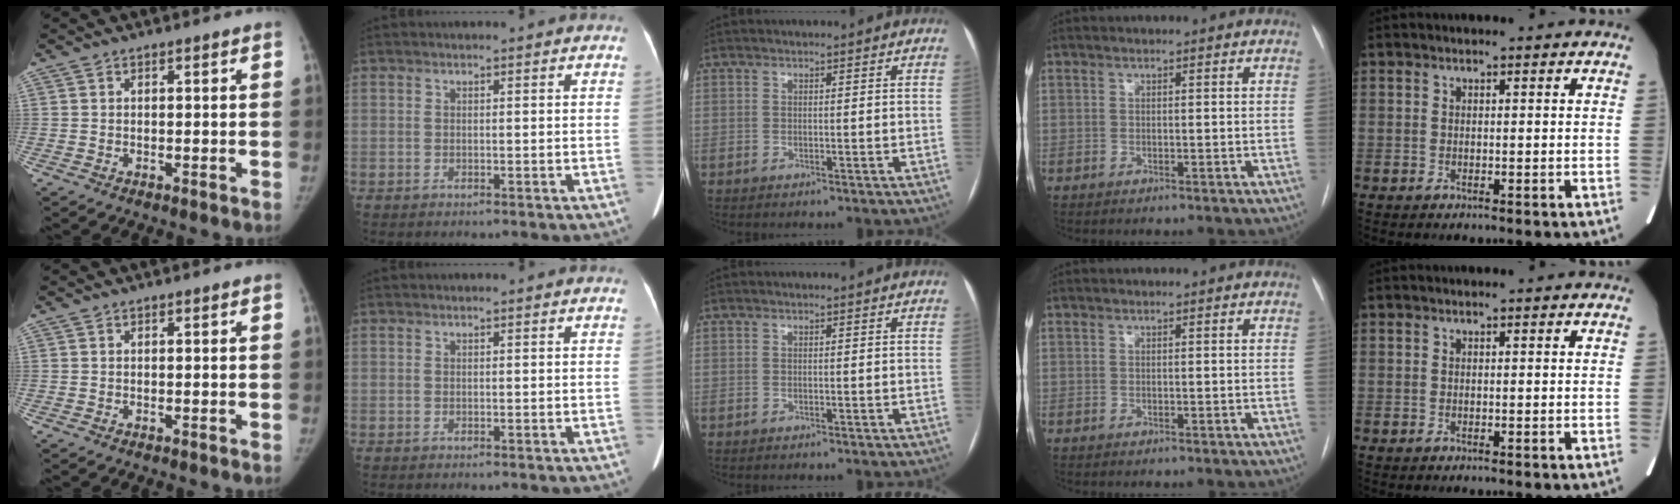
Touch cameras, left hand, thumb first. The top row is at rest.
{}